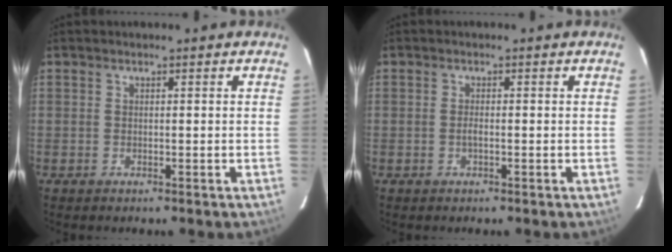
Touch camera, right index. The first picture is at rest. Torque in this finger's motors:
{"motor_torque": [0.28, -0.17, 0.11, 0.04]}